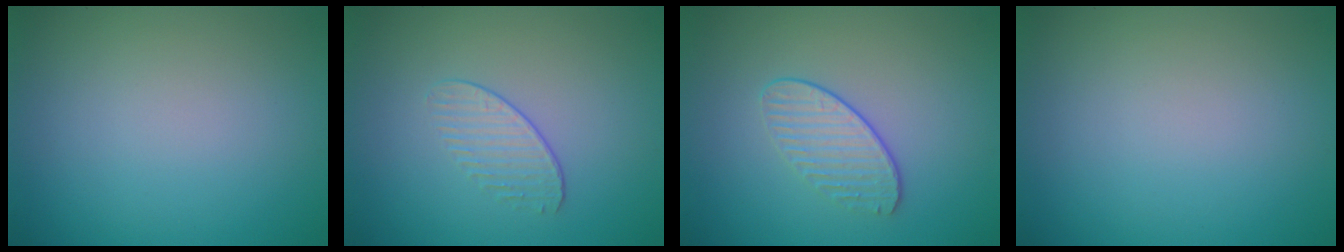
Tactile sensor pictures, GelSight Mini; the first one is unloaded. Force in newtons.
{"total": 1.3, "press": 0.7, "slide": 1.1}
{"total": 1.9, "press": 1.5, "slide": 1.2}
{"total": 0.0}